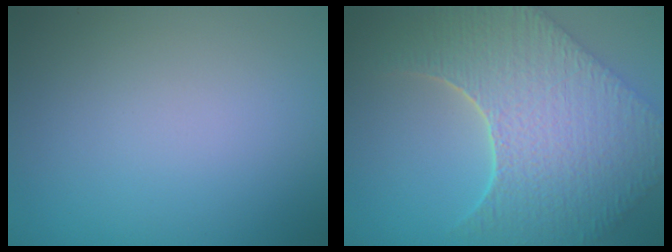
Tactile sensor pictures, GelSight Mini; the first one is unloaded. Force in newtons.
{"total": 9.8, "press": 7.0, "slide": 6.9}